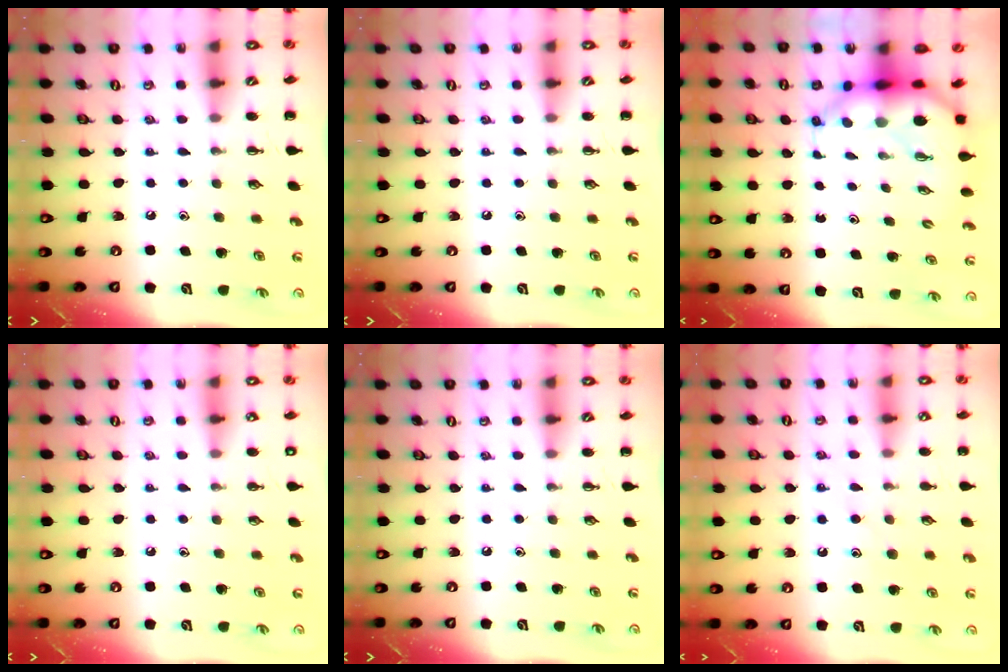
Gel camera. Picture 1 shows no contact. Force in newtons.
{"total": 0.0}
{"total": 8.0, "press": 7.6, "slide": 2.3}
{"total": 1.3, "press": 1.3, "slide": 0.1}
{"total": 0.0}
{"total": 8.5, "press": 8.4, "slide": 1.1}